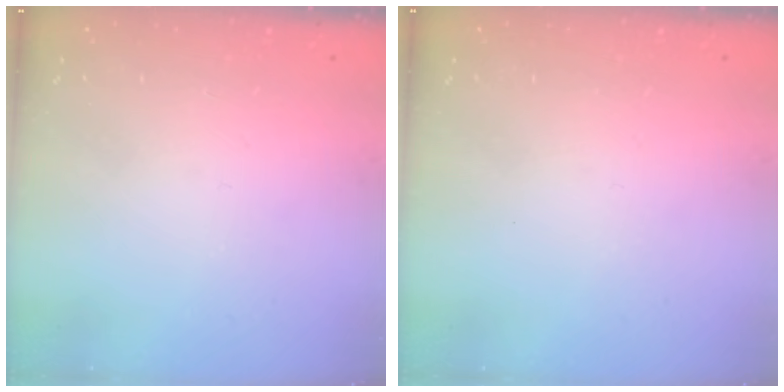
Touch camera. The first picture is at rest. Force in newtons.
{"total": 0.0}